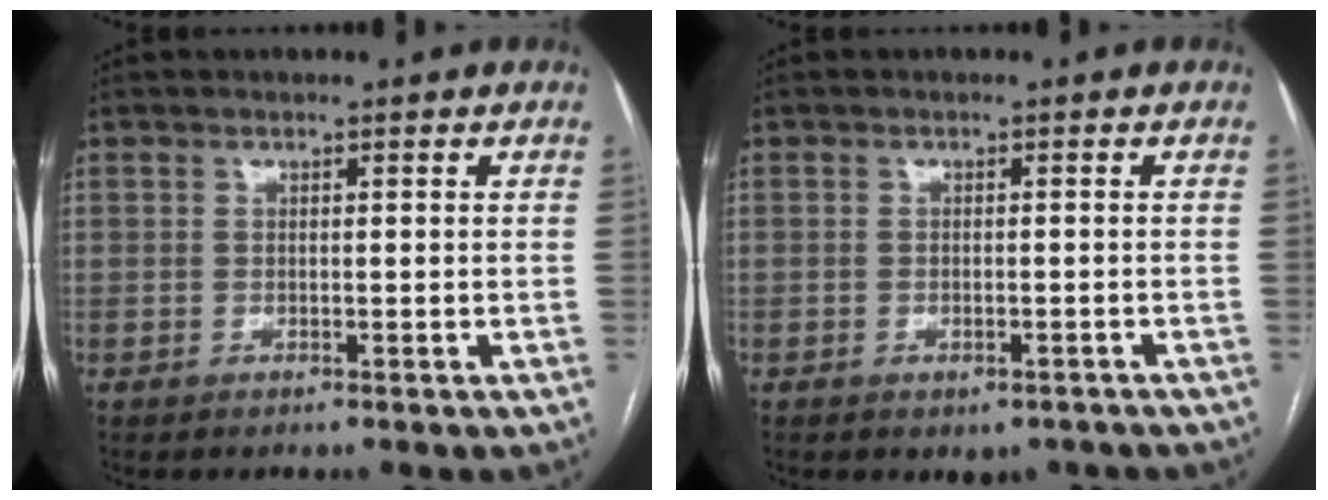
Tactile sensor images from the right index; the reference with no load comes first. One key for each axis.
{"total": 2.8, "fx": -1.9, "fy": 1.7, "fz": 1.1, "tx": -0.003, "ty": 0.002, "tz": -0.018}